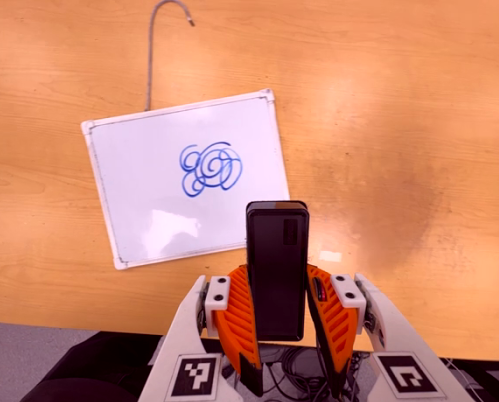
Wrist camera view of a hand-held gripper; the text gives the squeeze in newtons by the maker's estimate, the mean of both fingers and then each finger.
{"total": 5.5, "left": 4.1, "right": 6.9}